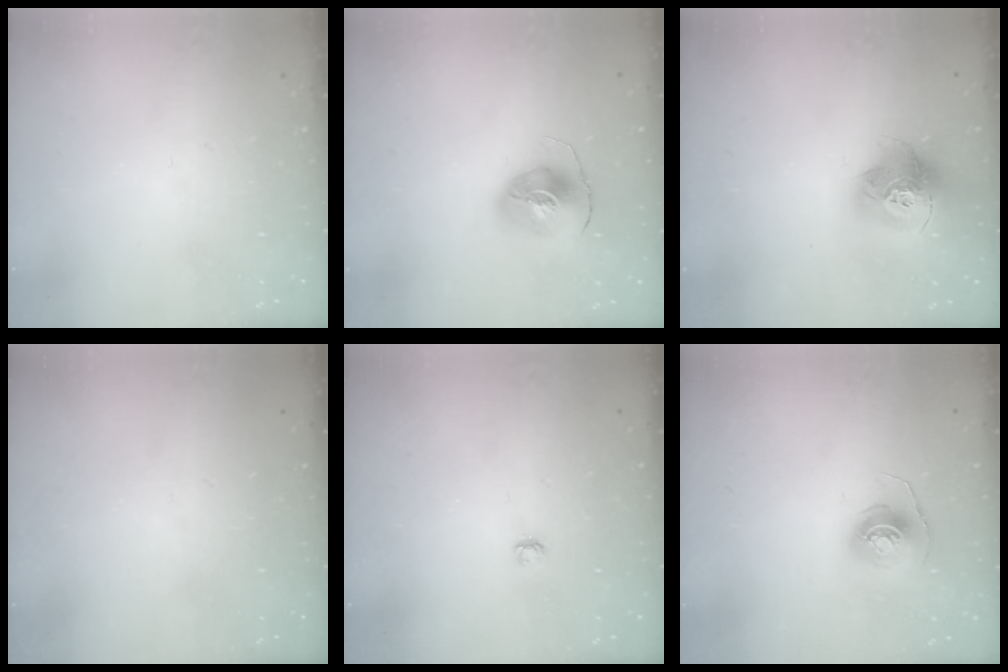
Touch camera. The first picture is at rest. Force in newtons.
{"total": 8.3, "press": 8.2, "slide": 0.9}
{"total": 17.0, "press": 16.9, "slide": 1.5}
{"total": 0.0}
{"total": 2.8, "press": 2.8, "slide": 0.3}
{"total": 6.4, "press": 6.4, "slide": 0.6}